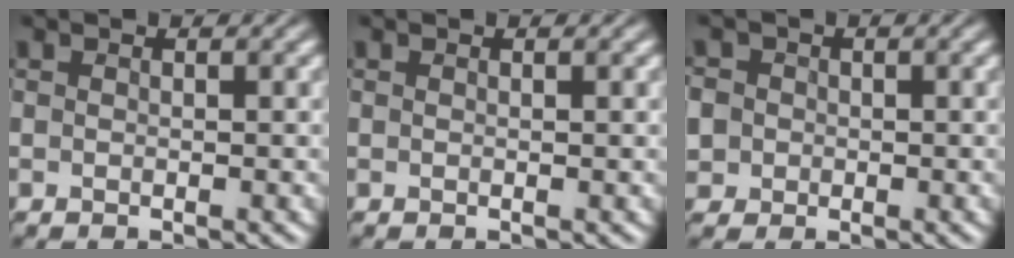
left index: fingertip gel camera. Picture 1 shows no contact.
{"total": 0.0}
{"total": 5.3, "force": [-0.3, 4.9, 1.8], "torque": [-0.050, 0.023, -0.031]}